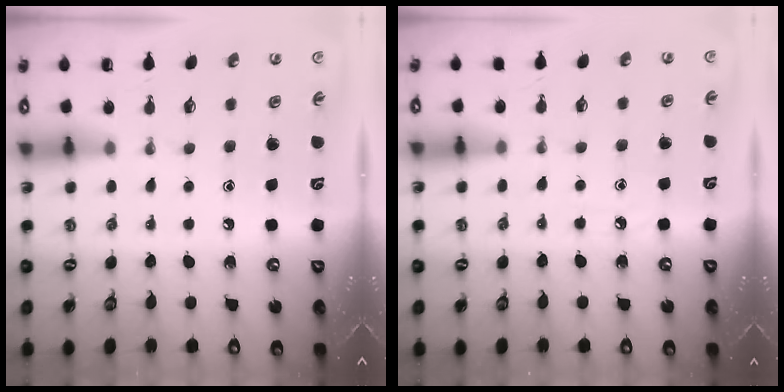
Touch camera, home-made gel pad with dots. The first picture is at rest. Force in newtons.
{"total": 3.5, "press": 3.4, "slide": 0.5}